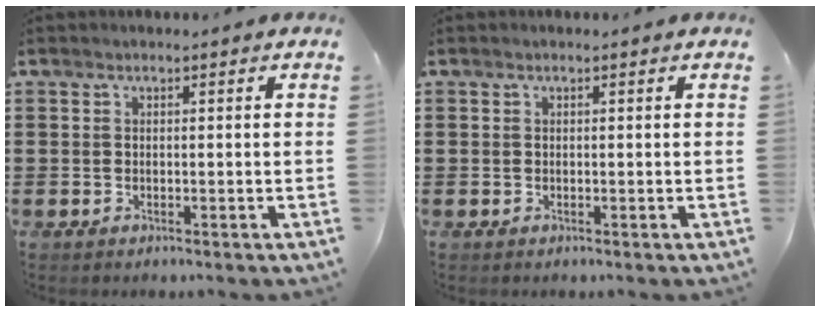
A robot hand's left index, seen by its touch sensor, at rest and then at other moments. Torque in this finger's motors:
{"motor_torque": [0.00, 0.00, 0.00, 0.01]}